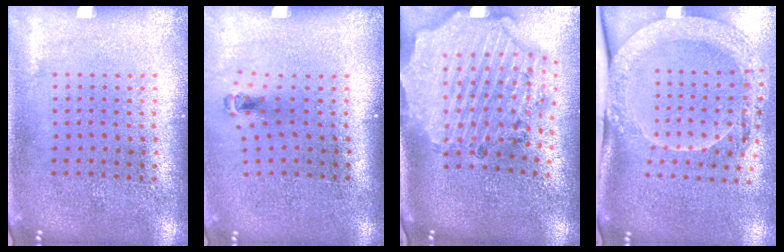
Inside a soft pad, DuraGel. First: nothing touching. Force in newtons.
{"total": 0.6, "press": 0.3, "slide": 0.5}
{"total": 2.9, "press": 2.6, "slide": 1.2}
{"total": 2.2, "press": 2.1, "slide": 0.7}